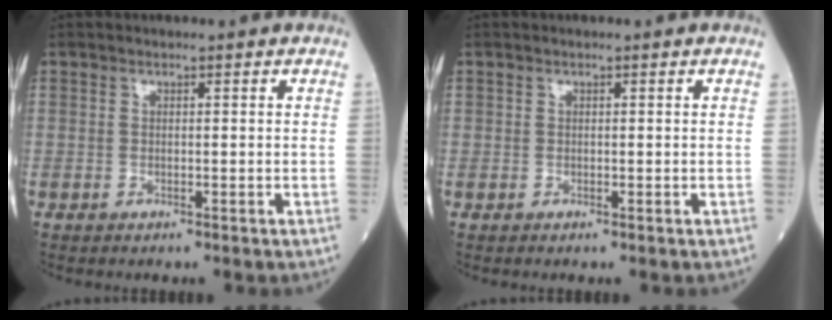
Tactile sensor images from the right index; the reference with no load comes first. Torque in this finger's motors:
{"motor_torque": [0.03, 0.01, 0.05, -0.01]}